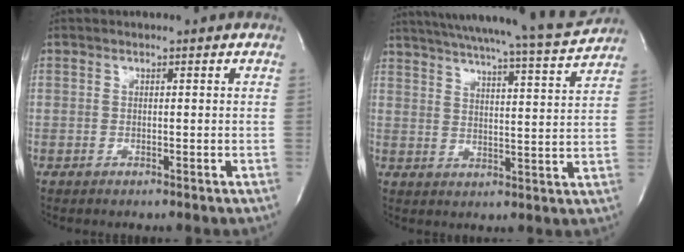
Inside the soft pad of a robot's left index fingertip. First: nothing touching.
{"total": 19.8, "force": [18.3, -0.7, 7.3], "torque": [-0.120, -0.041, 0.244]}